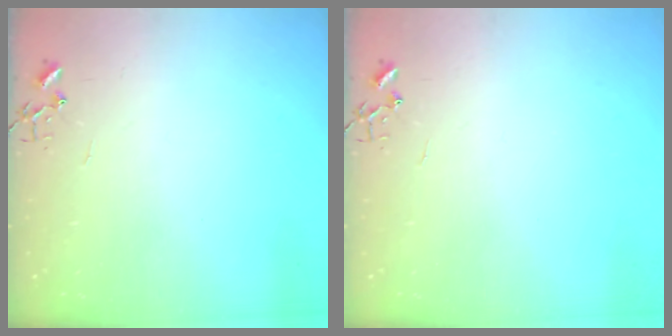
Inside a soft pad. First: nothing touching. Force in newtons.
{"total": 0.0}